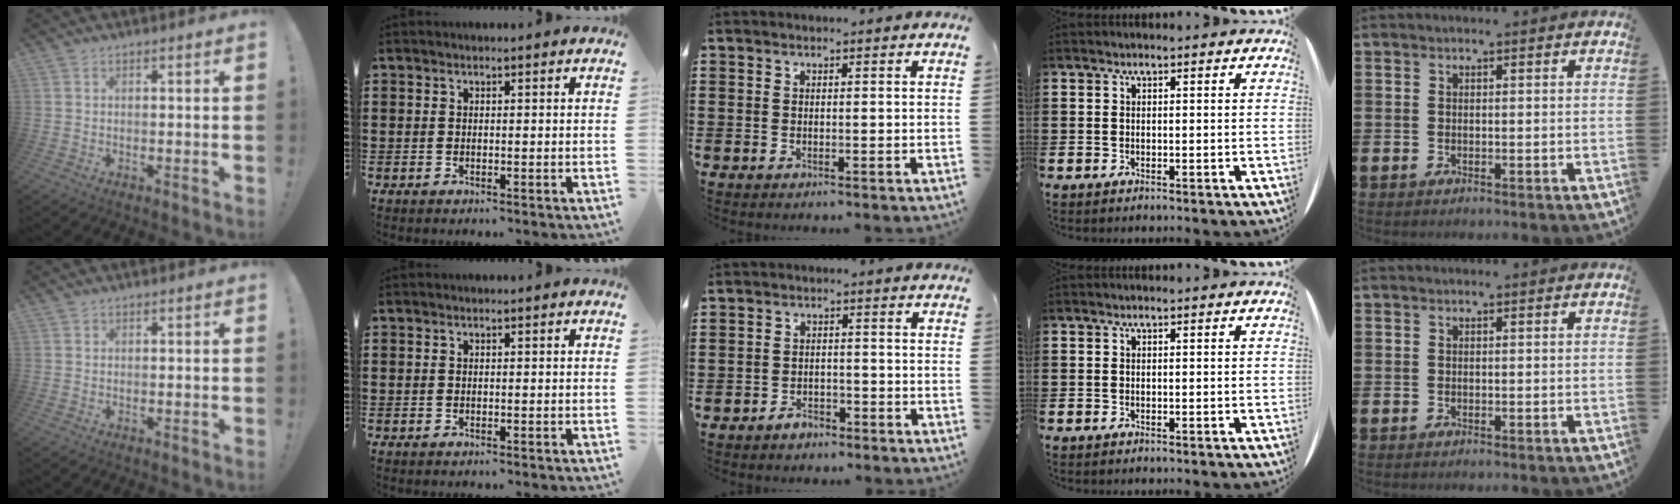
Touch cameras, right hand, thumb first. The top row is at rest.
{"middle": {"total": 2.4, "force": [-2.2, 1.1, 0.3], "torque": [-0.011, 0.004, -0.046]}}